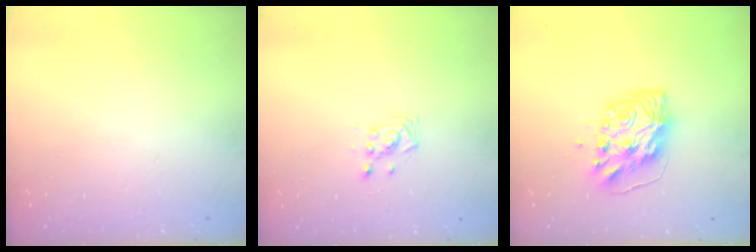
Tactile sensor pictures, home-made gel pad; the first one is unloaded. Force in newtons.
{"total": 3.7, "press": 3.7, "slide": 0.1}
{"total": 9.9, "press": 9.9, "slide": 0.8}